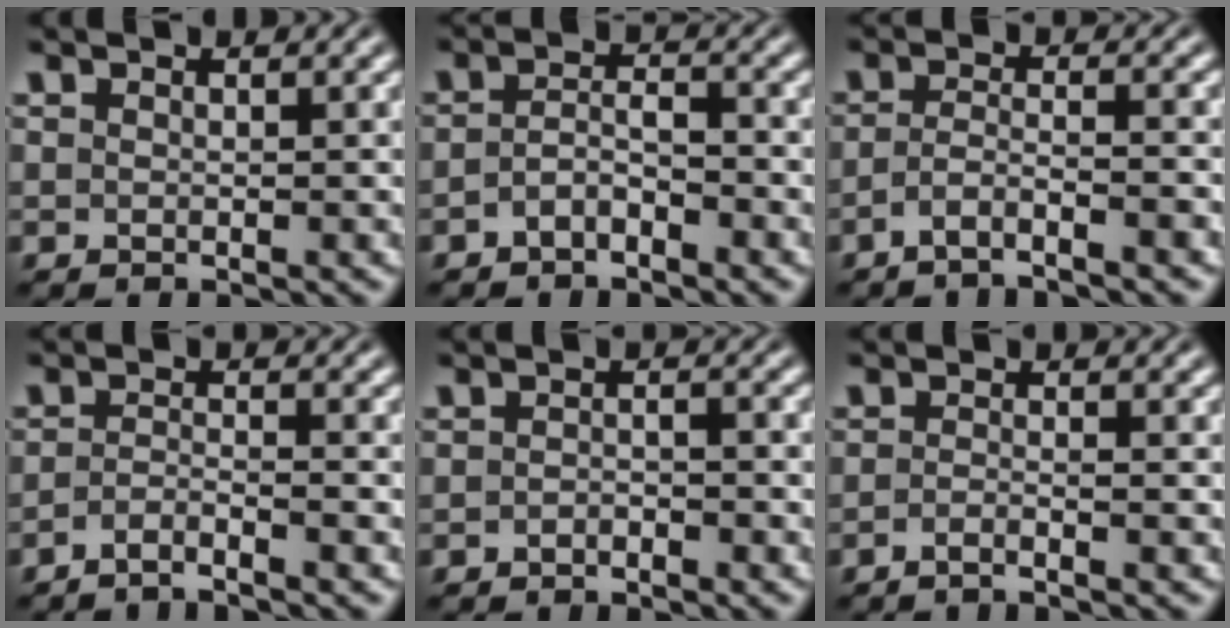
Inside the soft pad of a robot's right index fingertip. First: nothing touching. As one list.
[{"total": 2.7, "force": [-2.1, 0.9, 1.4], "torque": [-0.016, -0.009, -0.033]}, {"total": 3.1, "force": [-2.6, 0.0, 1.6], "torque": [-0.027, -0.012, -0.042]}, {"total": 2.6, "force": [-2.4, -0.5, 0.8], "torque": [-0.011, -0.008, -0.041]}, {"total": 1.3, "force": [-1.3, -0.1, 0.2], "torque": [0.006, -0.001, -0.025]}, {"total": 1.9, "force": [-1.6, -0.6, 0.7], "torque": [-0.011, -0.002, -0.030]}]